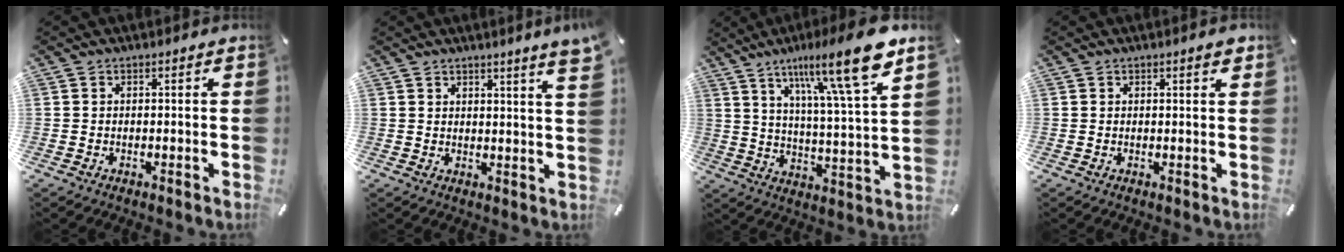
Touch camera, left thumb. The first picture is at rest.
{"total": 4.0, "force": [3.1, -0.5, 2.5], "torque": [-0.040, -0.020, 0.051]}
{"total": 18.5, "force": [11.4, 2.7, 14.4], "torque": [-0.232, -0.059, 0.170]}
{"total": 1.2, "force": [0.7, 0.3, 0.9], "torque": [-0.010, -0.002, 0.010]}